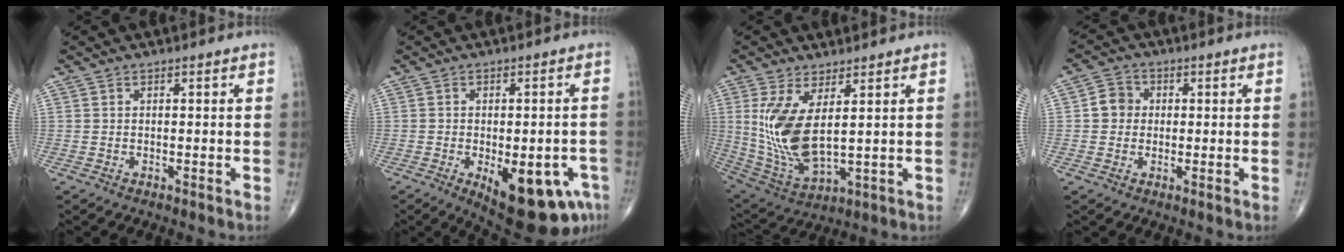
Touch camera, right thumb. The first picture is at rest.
{"total": 16.2, "force": [-6.6, 6.9, 13.0], "torque": [-0.133, 0.001, -0.073]}
{"total": 13.1, "force": [2.6, 5.2, 11.7], "torque": [-0.250, -0.030, 0.071]}
{"total": 4.2, "force": [0.2, 3.9, 1.7], "torque": [-0.010, 0.008, -0.004]}